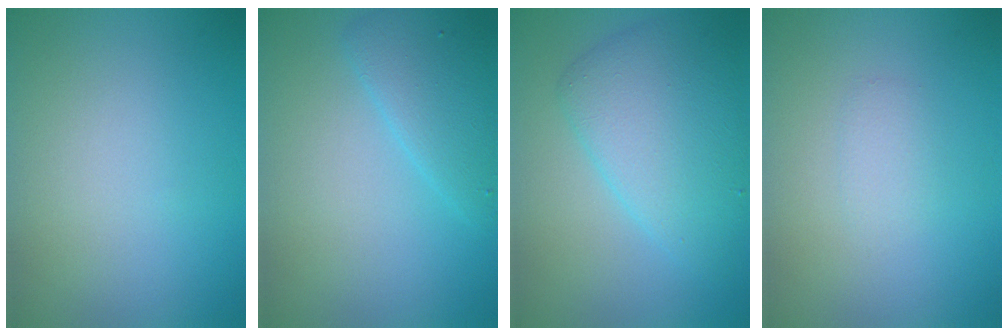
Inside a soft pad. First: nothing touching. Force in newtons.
{"total": 3.1, "press": 3.1, "slide": 0.0}
{"total": 6.1, "press": 6.1, "slide": 0.1}
{"total": 1.0, "press": 1.0, "slide": 0.0}